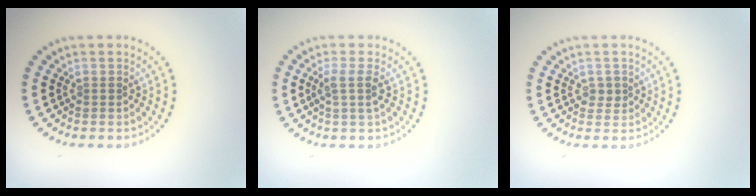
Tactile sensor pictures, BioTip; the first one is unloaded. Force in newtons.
{"total": 1.9, "press": 1.5, "slide": 1.1}
{"total": 1.1, "press": 1.1, "slide": 0.3}